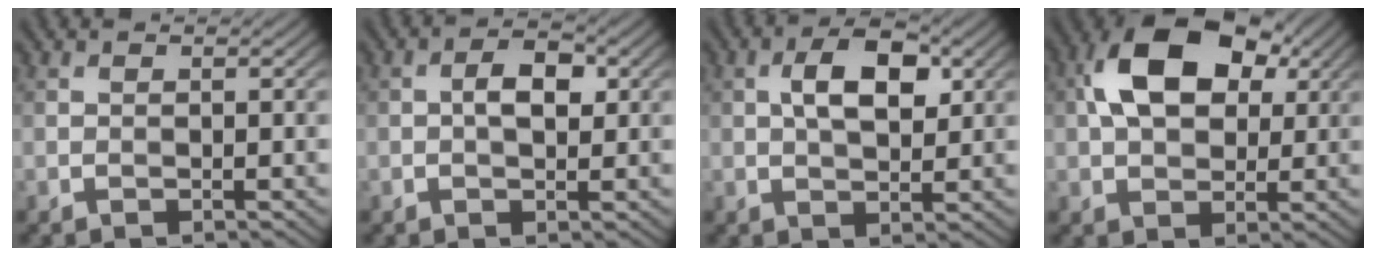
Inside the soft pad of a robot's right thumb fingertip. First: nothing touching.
{"total": 3.5, "force": [0.4, 1.8, 3.0], "torque": [-0.052, 0.006, 0.002]}
{"total": 6.2, "force": [1.6, 3.1, 5.1], "torque": [-0.091, 0.006, 0.025]}
{"total": 12.3, "force": [3.4, 7.8, 8.9], "torque": [-0.180, 0.023, 0.050]}